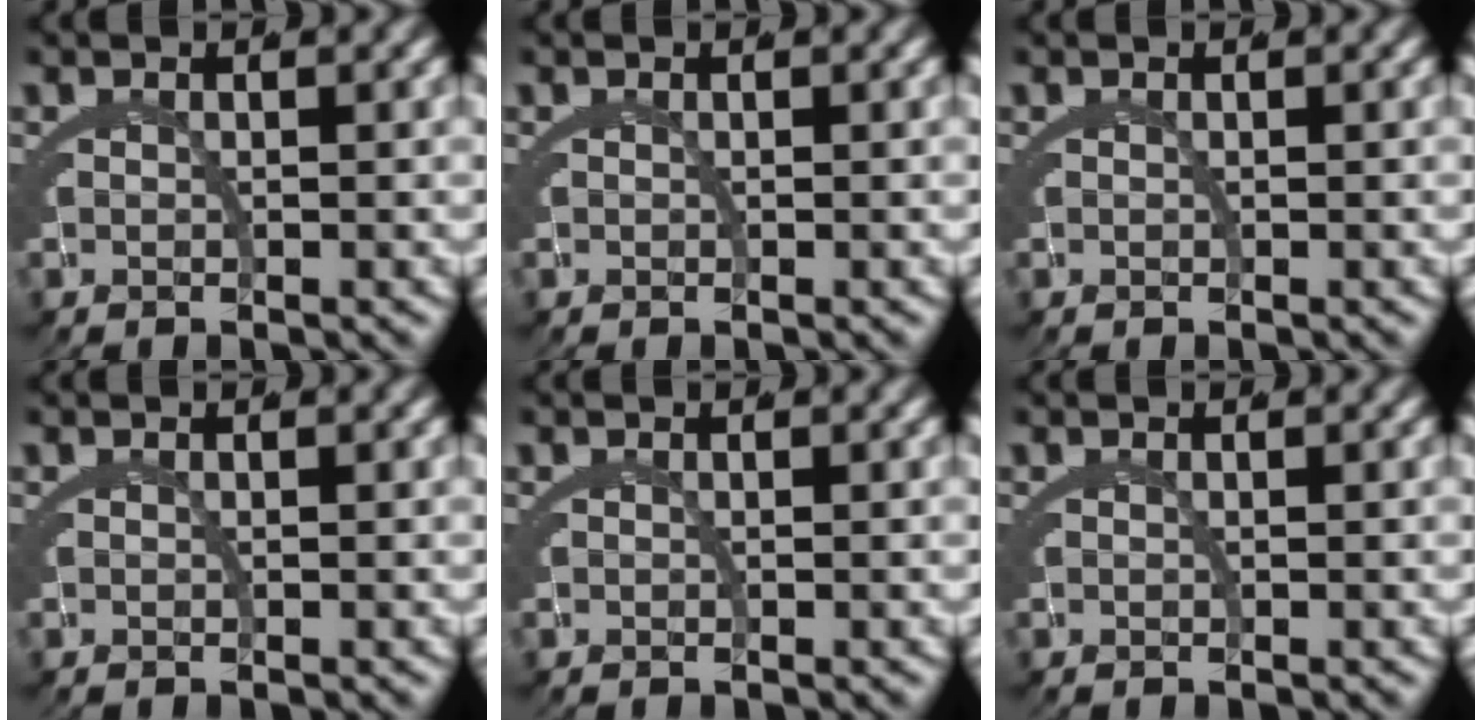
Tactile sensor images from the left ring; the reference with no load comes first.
{"total": 0.0}
{"total": 0.0}
{"total": 0.0}
{"total": 0.0}
{"total": 0.0}